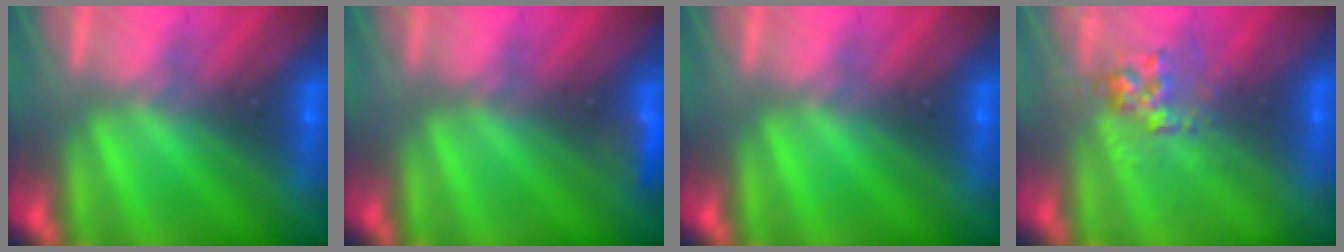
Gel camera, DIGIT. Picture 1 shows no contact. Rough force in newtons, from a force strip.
{"total": 2.9}
{"total": 0.0}
{"total": 2.7}